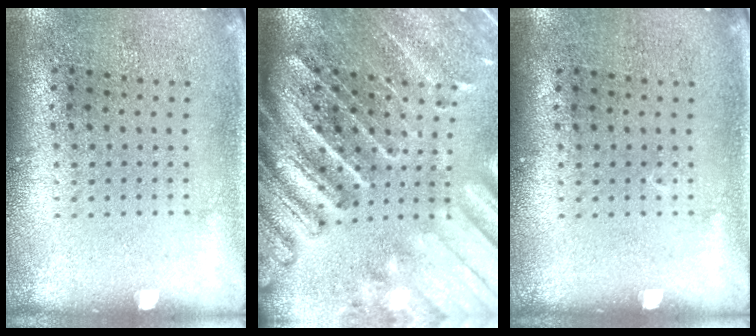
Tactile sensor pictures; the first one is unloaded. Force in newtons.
{"total": 4.0, "press": 3.5, "slide": 1.8}
{"total": 0.0}